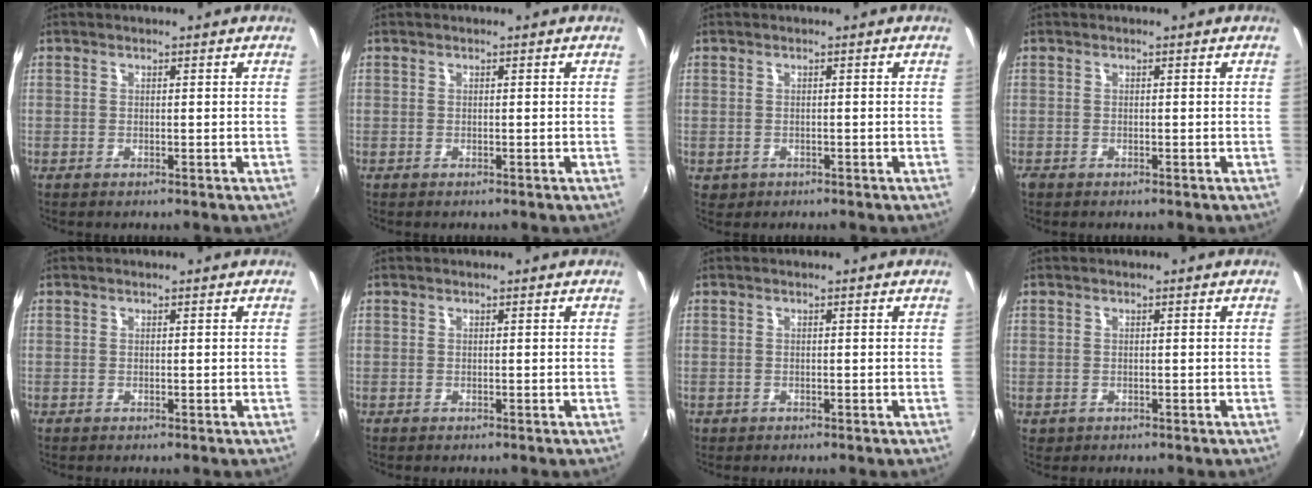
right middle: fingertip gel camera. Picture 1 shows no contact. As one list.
[{"total": 0.0}, {"total": 1.7, "force": [-0.5, 1.5, 0.6], "torque": [-0.015, -0.003, -0.004]}, {"total": 0.7, "force": [-0.5, 0.4, 0.1], "torque": [-0.004, -0.004, -0.013]}, {"total": 0.0}, {"total": 0.0}, {"total": 0.9, "force": [-0.5, 0.8, 0.2], "torque": [-0.006, -0.003, -0.006]}, {"total": 0.8, "force": [-0.2, 0.7, 0.2], "torque": [-0.005, -0.002, -0.002]}]